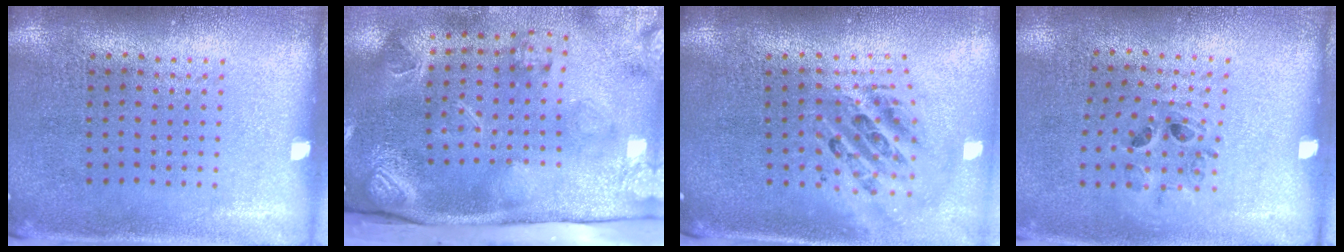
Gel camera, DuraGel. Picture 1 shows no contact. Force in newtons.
{"total": 4.5, "press": 3.3, "slide": 3.0}
{"total": 2.4, "press": 1.7, "slide": 1.6}
{"total": 0.9, "press": 0.8, "slide": 0.3}